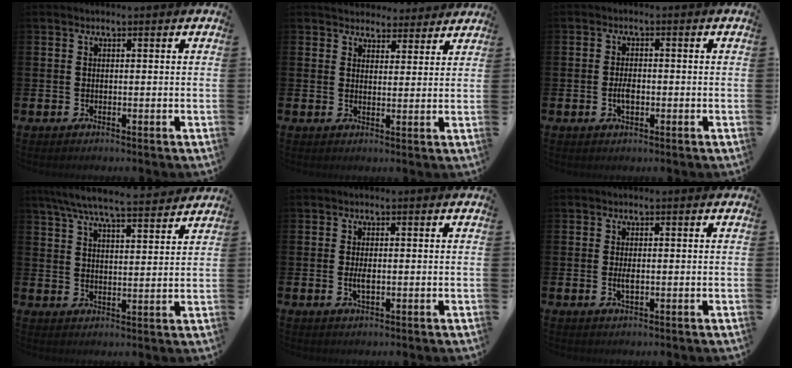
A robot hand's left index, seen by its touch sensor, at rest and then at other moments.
{"total": 4.2, "force": [4.0, 1.4, -0.2], "torque": [-0.005, -0.024, 0.072]}
{"total": 2.3, "force": [-0.5, 1.2, 2.0], "torque": [-0.031, -0.001, -0.009]}
{"total": 7.5, "force": [7.0, 0.8, 2.7], "torque": [-0.074, -0.036, 0.124]}
{"total": 2.0, "force": [0.0, 0.7, 1.8], "torque": [-0.030, -0.002, -0.003]}
{"total": 1.6, "force": [0.0, 0.6, 1.5], "torque": [-0.025, 0.000, -0.002]}